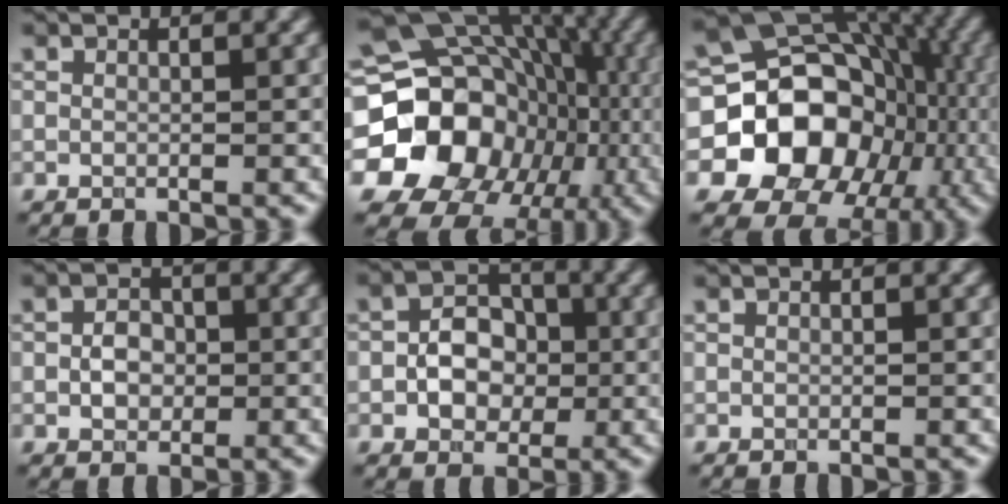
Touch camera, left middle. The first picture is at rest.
{"total": 22.2, "force": [-4.2, 19.9, 8.9], "torque": [-0.145, -0.009, -0.106]}
{"total": 15.9, "force": [-3.6, 13.0, 8.4], "torque": [-0.106, -0.005, -0.089]}
{"total": 2.5, "force": [-0.2, 1.9, 1.6], "torque": [-0.025, 0.002, -0.008]}
{"total": 4.4, "force": [-0.8, 3.3, 2.8], "torque": [-0.035, 0.005, -0.017]}
{"total": 0.0}